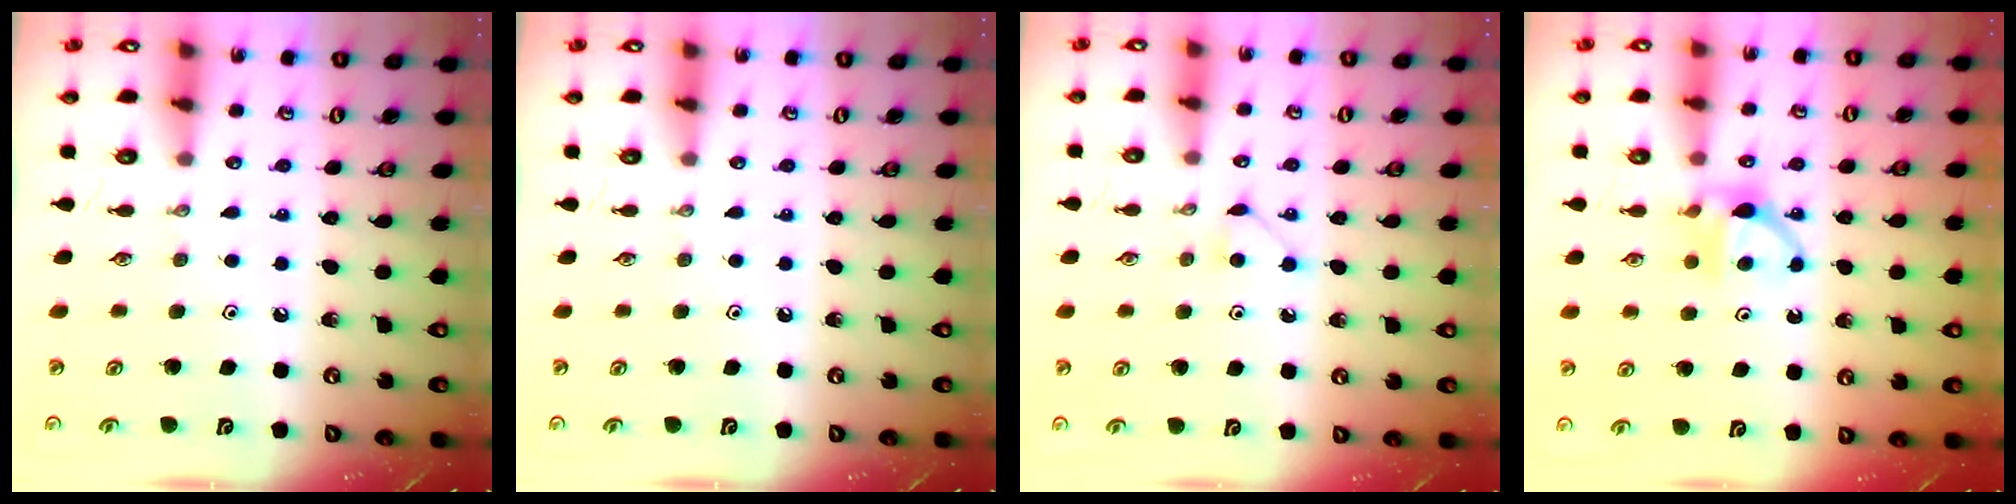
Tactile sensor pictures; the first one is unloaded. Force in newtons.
{"total": 0.0}
{"total": 4.3, "press": 4.3, "slide": 0.5}
{"total": 5.3, "press": 5.2, "slide": 0.8}